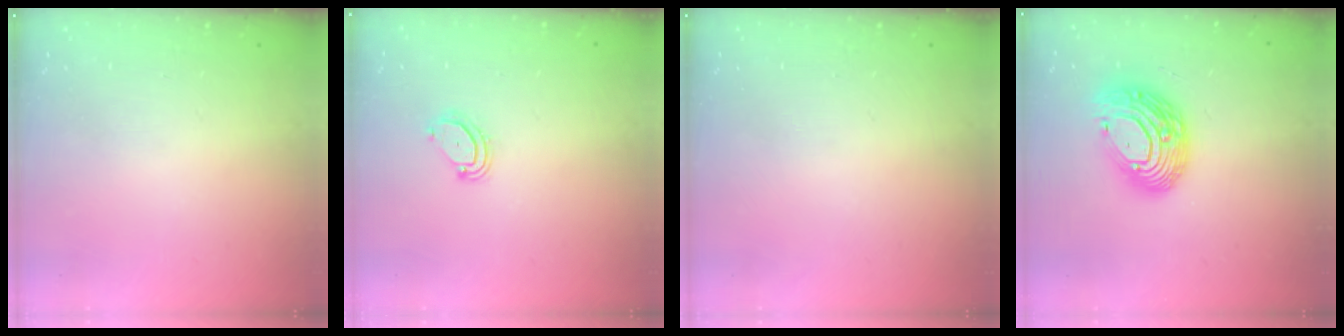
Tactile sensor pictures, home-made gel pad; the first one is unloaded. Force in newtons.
{"total": 4.0, "press": 4.0, "slide": 0.3}
{"total": 0.0}
{"total": 16.4, "press": 16.4, "slide": 1.2}